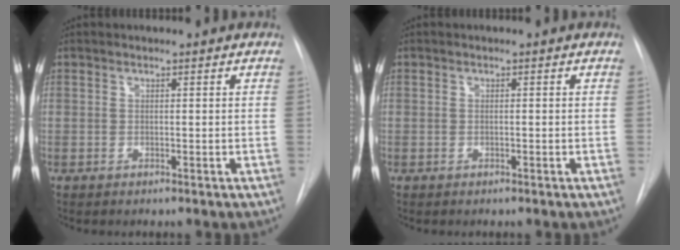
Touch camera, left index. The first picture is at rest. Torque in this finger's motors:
{"motor_torque": [0.26, -0.21, -0.01, 0.00]}